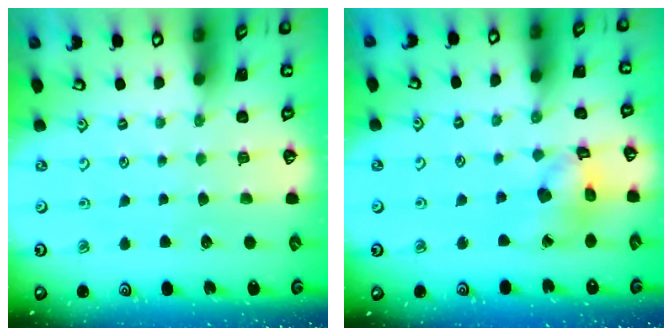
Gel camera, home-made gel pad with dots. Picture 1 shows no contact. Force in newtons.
{"total": 12.0, "press": 11.9, "slide": 1.5}